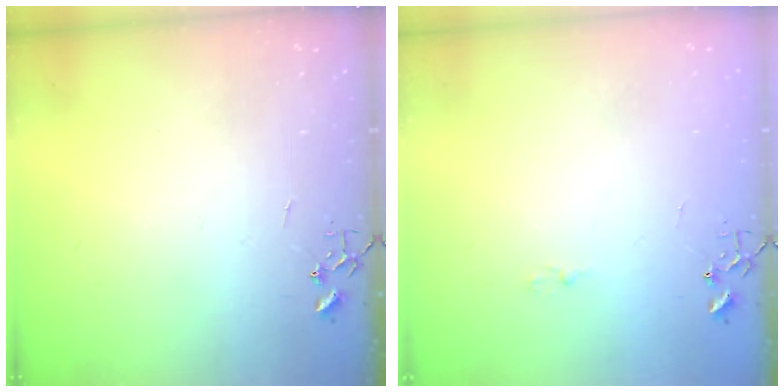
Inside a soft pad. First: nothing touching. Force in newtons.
{"total": 3.4, "press": 3.4, "slide": 0.5}